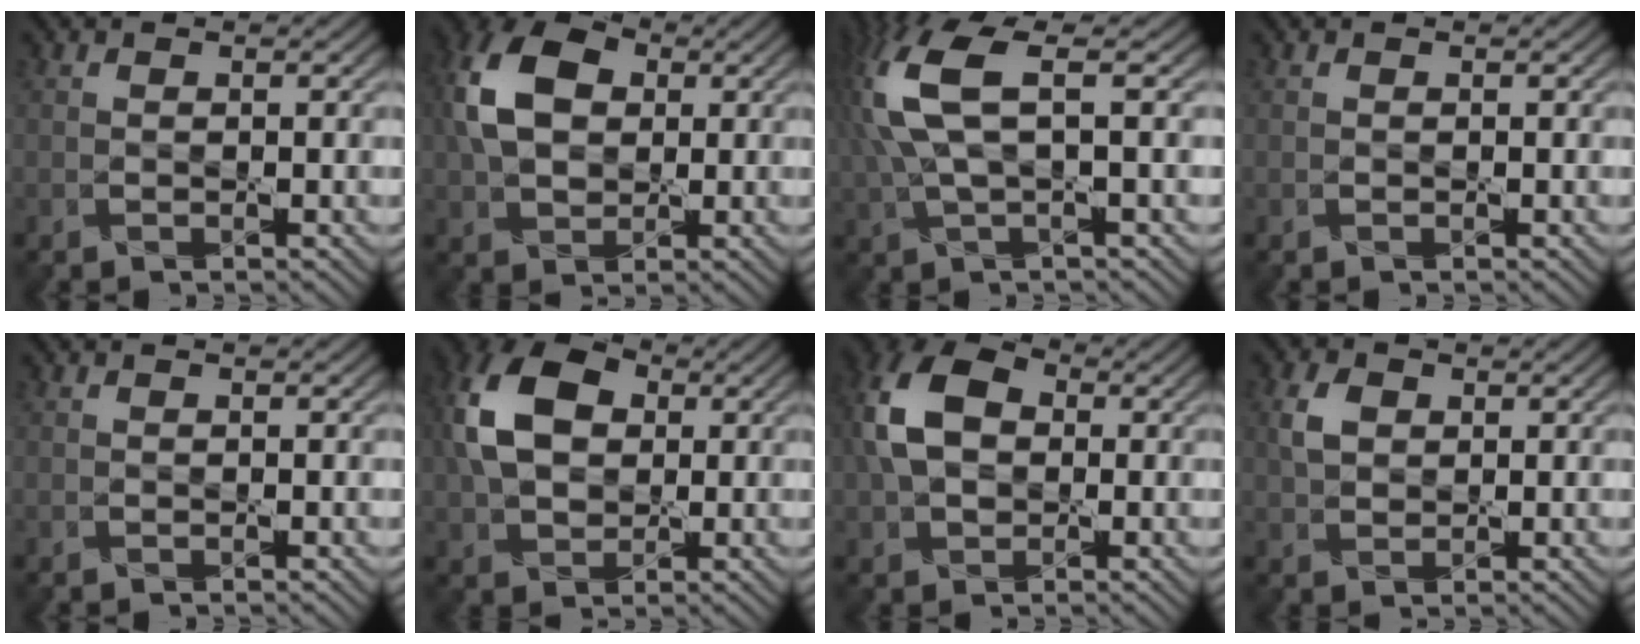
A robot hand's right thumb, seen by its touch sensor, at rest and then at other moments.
{"total": 9.9, "force": [1.7, 6.9, 6.9], "torque": [-0.172, 0.018, 0.022]}
{"total": 9.6, "force": [2.5, 3.4, 8.7], "torque": [-0.220, 0.015, 0.048]}
{"total": 0.0}
{"total": 0.0}
{"total": 11.0, "force": [1.8, 7.6, 7.7], "torque": [-0.192, 0.020, 0.022]}
{"total": 9.9, "force": [1.0, 7.0, 6.9], "torque": [-0.173, 0.017, 0.006]}
{"total": 3.4, "force": [1.0, 2.5, 2.1], "torque": [-0.053, 0.005, 0.017]}